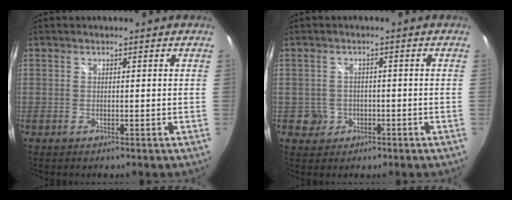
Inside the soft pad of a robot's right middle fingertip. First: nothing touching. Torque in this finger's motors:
{"motor_torque": [0.29, -0.28, 0.00, 0.01]}